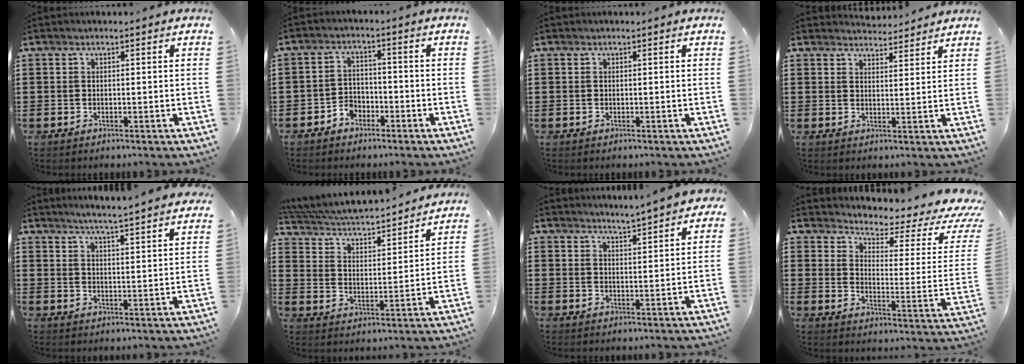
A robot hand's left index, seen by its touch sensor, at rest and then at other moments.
{"total": 3.1, "force": [-2.6, 1.7, 0.5], "torque": [-0.016, 0.006, -0.054]}
{"total": 0.0}
{"total": 3.3, "force": [3.2, 0.5, 0.1], "torque": [-0.004, -0.017, 0.059]}
{"total": 4.4, "force": [4.1, -0.9, 1.2], "torque": [-0.038, -0.026, 0.069]}
{"total": 4.1, "force": [4.0, 0.1, 1.0], "torque": [-0.041, -0.036, 0.059]}
{"total": 2.6, "force": [2.5, -0.2, 0.5], "torque": [-0.020, -0.004, 0.046]}
{"total": 3.8, "force": [2.9, 1.1, 2.2], "torque": [-0.047, -0.035, 0.039]}